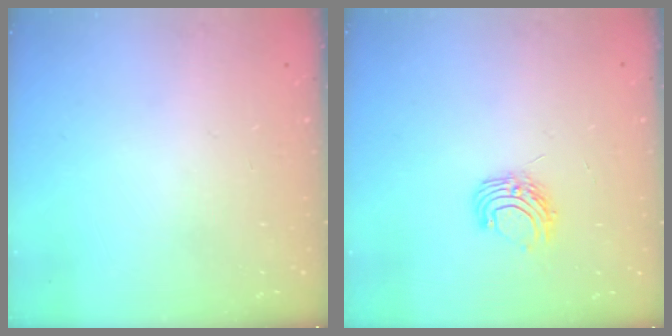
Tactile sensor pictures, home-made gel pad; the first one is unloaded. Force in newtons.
{"total": 6.9, "press": 6.9, "slide": 0.6}